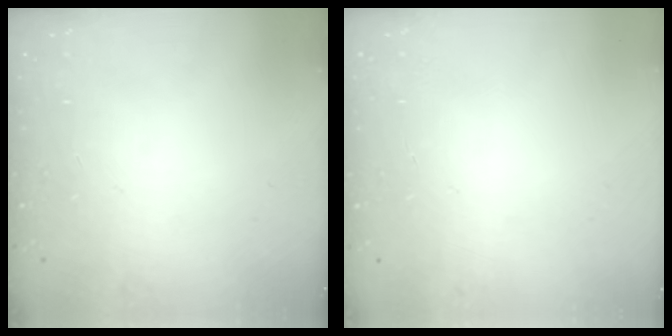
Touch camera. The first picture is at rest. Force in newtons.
{"total": 0.0}